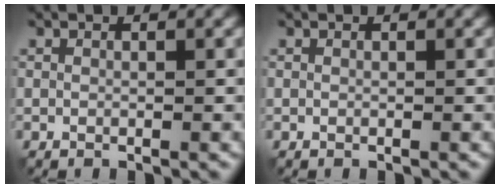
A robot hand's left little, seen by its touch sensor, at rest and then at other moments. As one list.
[{"total": 0.0}]